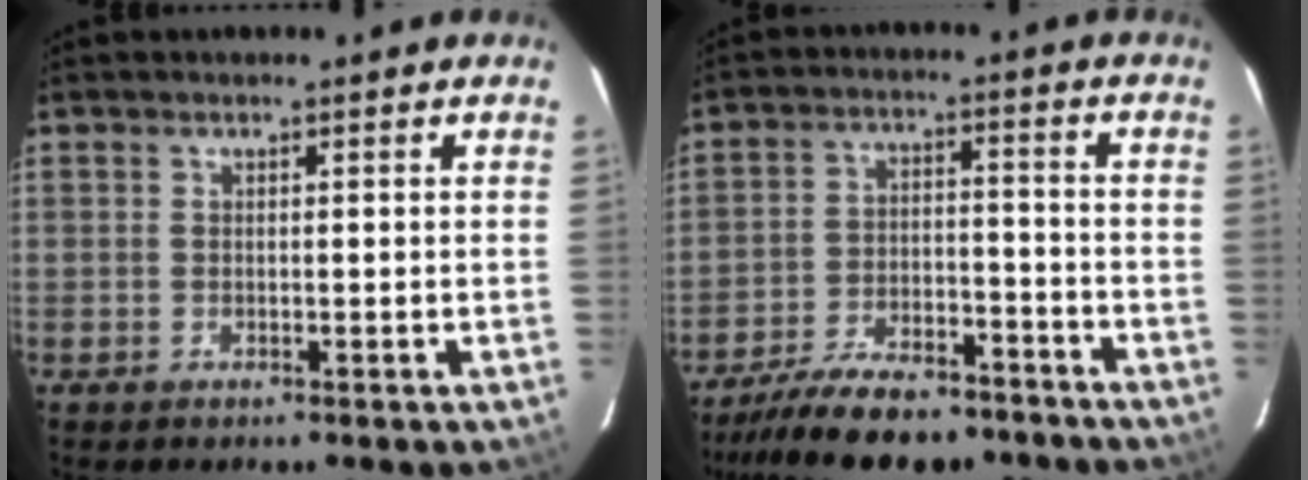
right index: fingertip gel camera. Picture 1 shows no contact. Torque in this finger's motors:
{"motor_torque": [1.41, -0.73, 0.60, 0.12]}